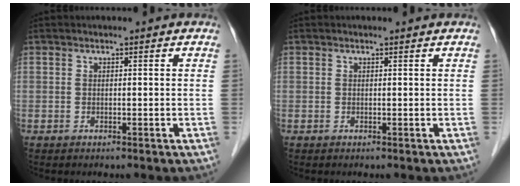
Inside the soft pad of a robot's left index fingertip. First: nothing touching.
{"total": 0.7, "force": [0.7, 0.0, 0.2], "torque": [-0.008, 0.003, 0.010]}